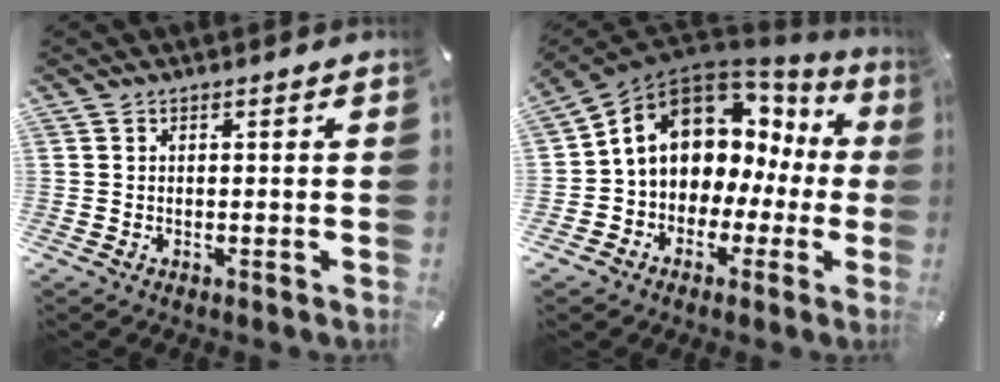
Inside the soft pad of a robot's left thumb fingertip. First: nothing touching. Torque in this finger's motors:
{"motor_torque": [1.04, 2.59, 2.16, 0.61, 0.58]}